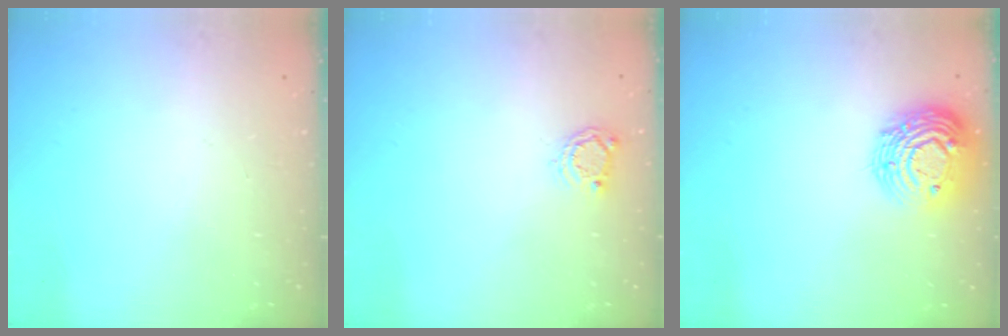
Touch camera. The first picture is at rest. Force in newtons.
{"total": 4.0, "press": 4.0, "slide": 0.2}
{"total": 14.1, "press": 14.1, "slide": 0.9}